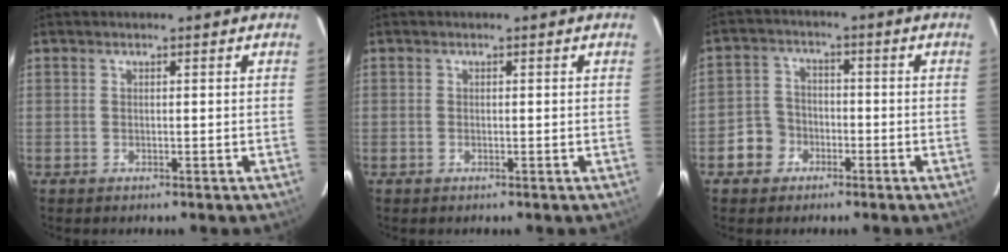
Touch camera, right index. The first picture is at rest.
{"total": 0.0}
{"total": 5.5, "force": [-2.7, 4.7, 0.8], "torque": [-0.023, 0.022, -0.047]}